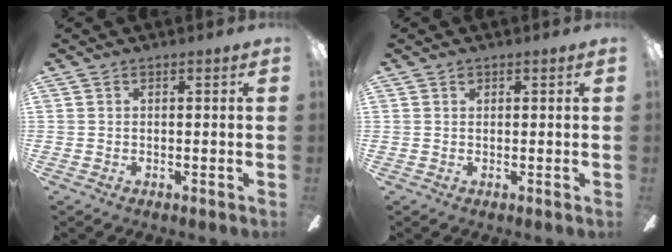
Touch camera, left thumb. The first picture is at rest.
{"total": 0.7, "force": [0.5, 0.5, 0.3], "torque": [-0.007, 0.001, 0.008]}